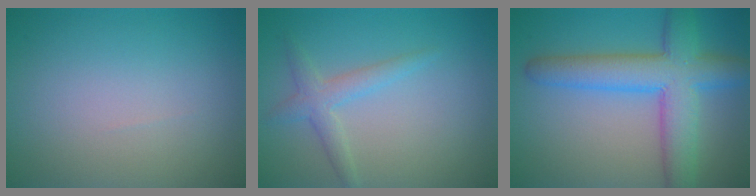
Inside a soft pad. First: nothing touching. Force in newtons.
{"total": 2.2, "press": 2.2, "slide": 0.1}
{"total": 7.7, "press": 7.7, "slide": 0.2}